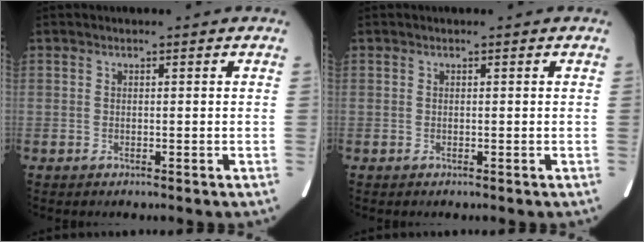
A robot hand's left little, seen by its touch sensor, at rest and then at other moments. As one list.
[{"total": 0.0}]